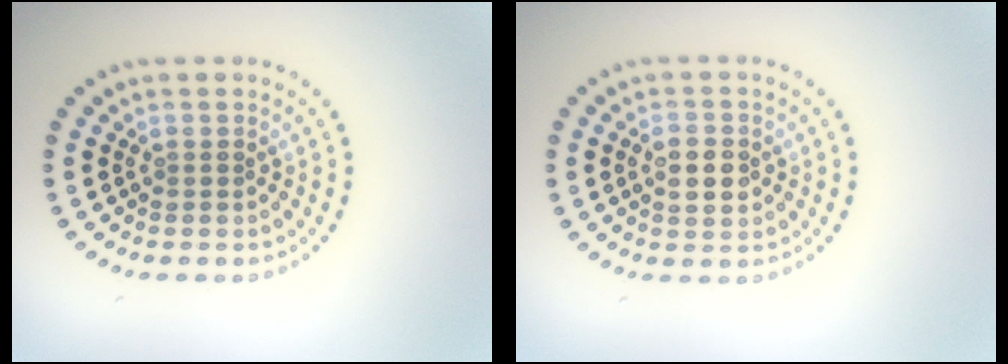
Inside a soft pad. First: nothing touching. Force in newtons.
{"total": 2.5, "press": 2.5, "slide": 0.2}